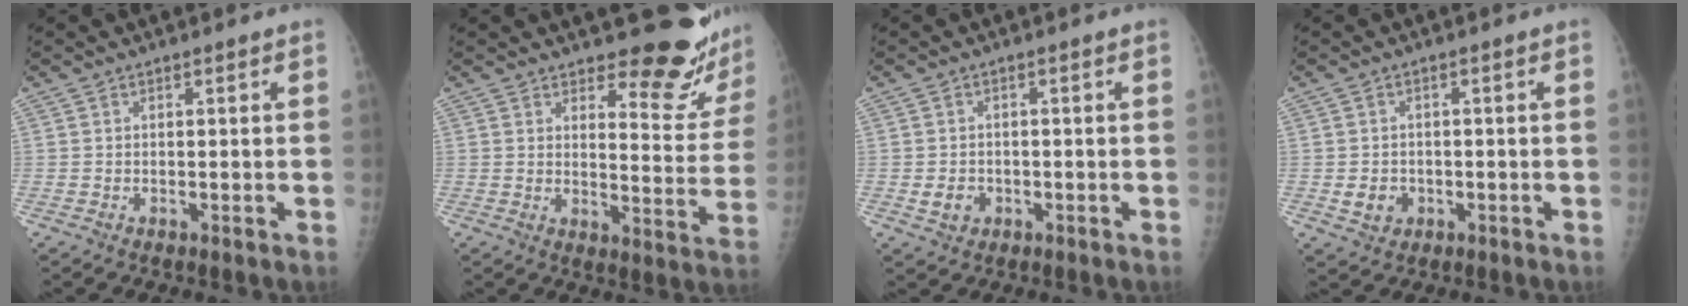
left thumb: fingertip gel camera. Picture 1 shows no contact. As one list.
[{"total": 13.8, "force": [12.1, 3.7, 5.5], "torque": [-0.029, -0.116, 0.142]}, {"total": 3.0, "force": [-0.8, 2.5, 1.4], "torque": [-0.016, 0.003, -0.007]}, {"total": 3.4, "force": [-0.7, 3.0, 1.5], "torque": [-0.014, 0.002, -0.005]}]